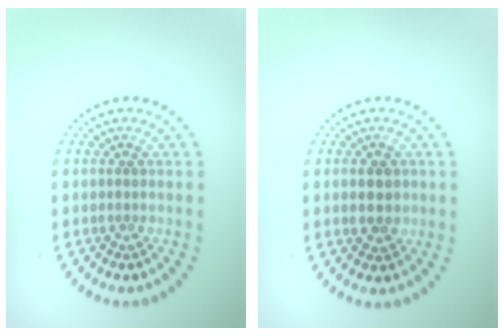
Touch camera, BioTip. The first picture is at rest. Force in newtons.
{"total": 2.3, "press": 2.3, "slide": 0.2}